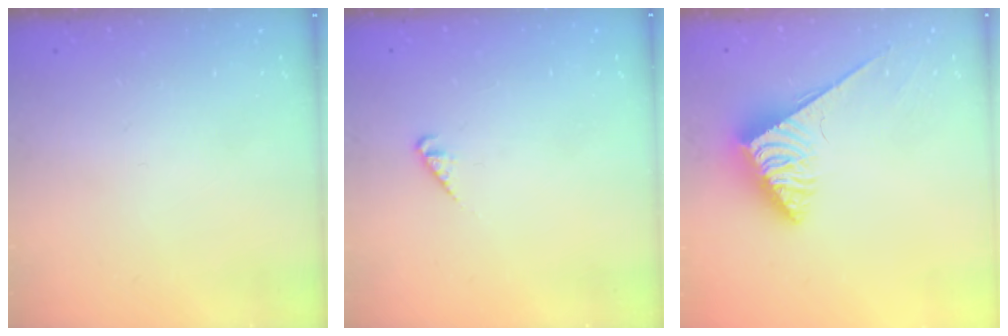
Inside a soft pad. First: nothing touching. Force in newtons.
{"total": 1.8, "press": 1.8, "slide": 0.3}
{"total": 3.8, "press": 3.8, "slide": 0.5}